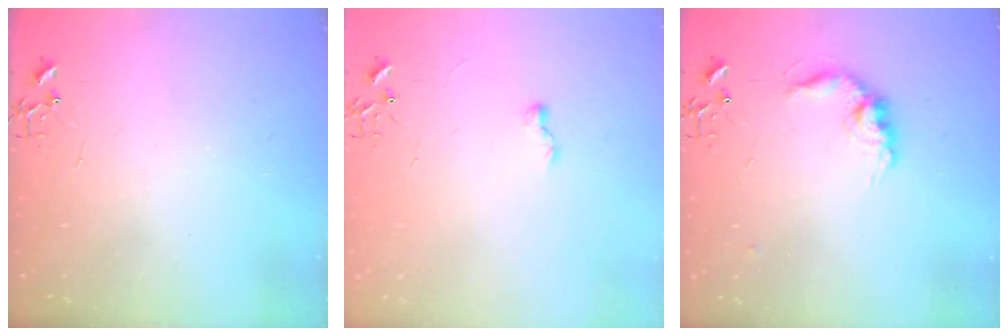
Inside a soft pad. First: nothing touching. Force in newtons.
{"total": 5.7, "press": 5.6, "slide": 0.7}
{"total": 11.9, "press": 11.9, "slide": 0.7}